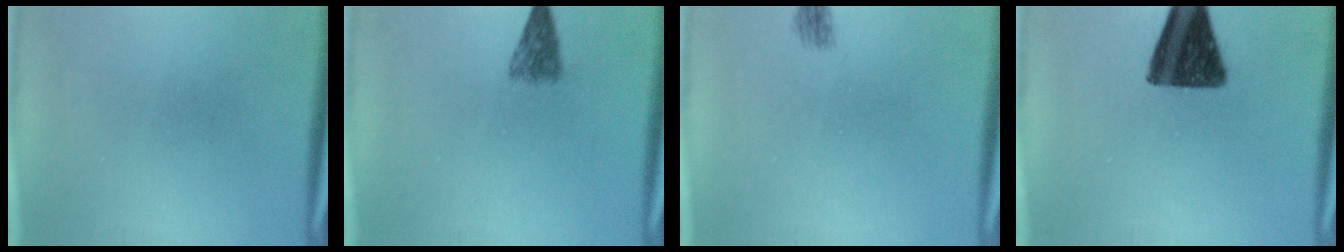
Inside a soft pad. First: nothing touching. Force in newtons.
{"total": 2.9}
{"total": 1.4}
{"total": 13.8}